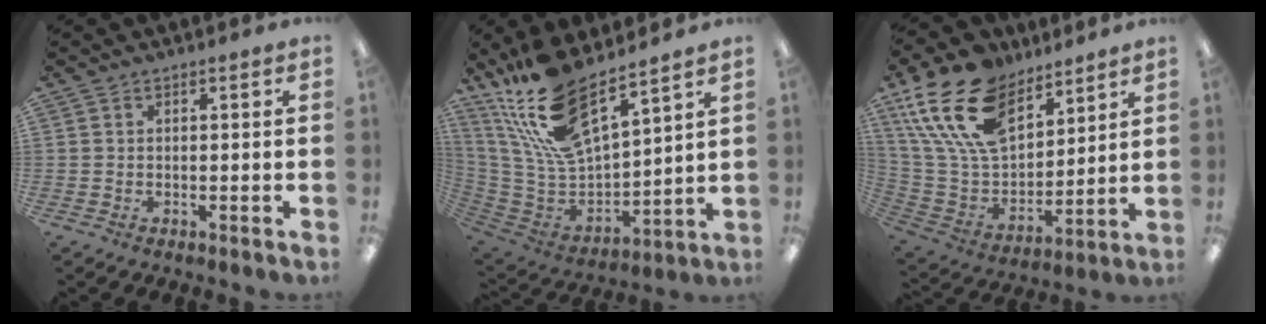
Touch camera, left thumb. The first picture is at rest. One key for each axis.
{"total": 19.7, "fx": 15.0, "fy": 6.6, "fz": 11.0, "tx": -0.251, "ty": -0.107, "tz": 0.268}
{"total": 21.8, "fx": 12.9, "fy": 12.7, "fz": 12.2, "tx": -0.267, "ty": -0.062, "tz": 0.239}